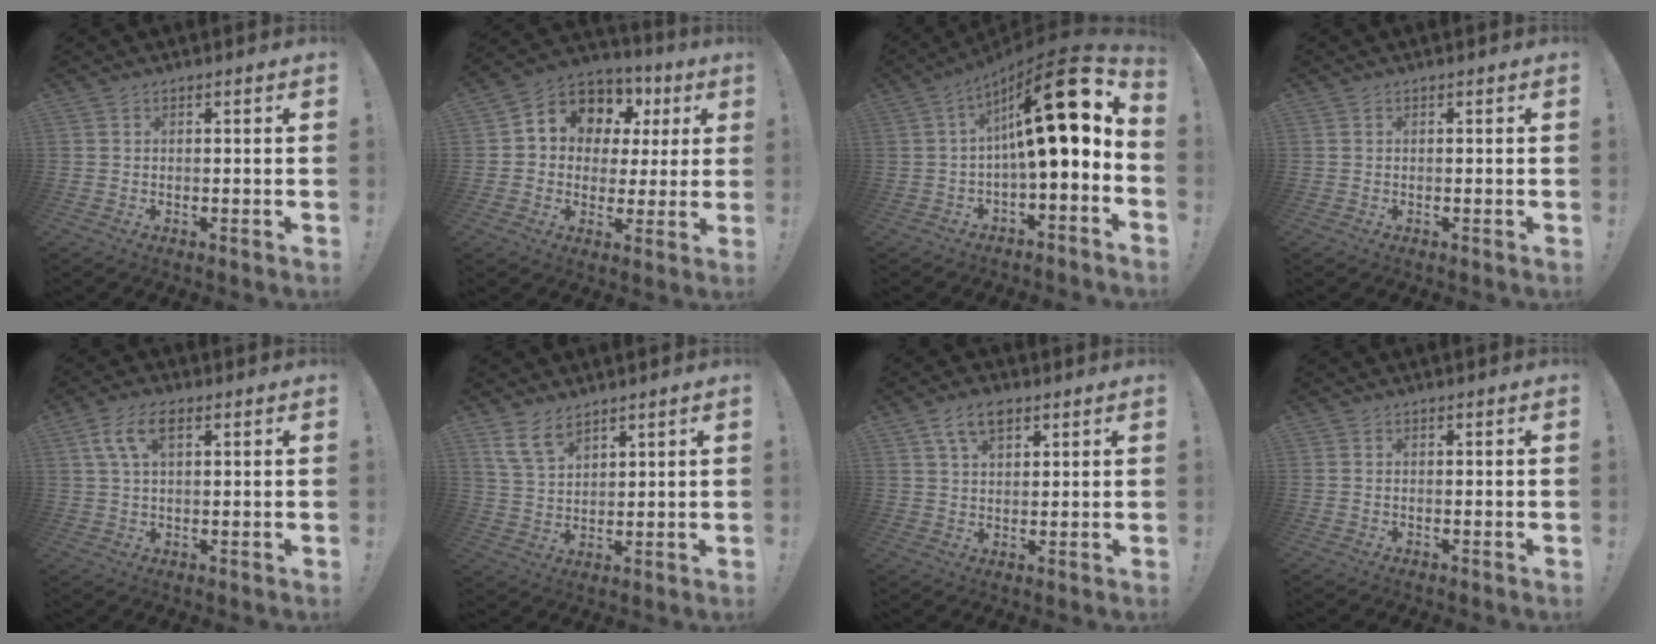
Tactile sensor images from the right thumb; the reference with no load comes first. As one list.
[{"total": 9.5, "force": [3.8, 7.8, 3.9], "torque": [-0.059, -0.032, 0.072]}, {"total": 20.9, "force": [4.9, 4.9, 19.7], "torque": [-0.303, -0.030, 0.076]}, {"total": 0.0}, {"total": 7.6, "force": [2.8, 3.8, 5.9], "torque": [-0.121, 0.009, 0.053]}, {"total": 8.3, "force": [5.9, 4.1, 4.0], "torque": [-0.080, -0.026, 0.119]}, {"total": 7.6, "force": [4.1, 4.4, 4.6], "torque": [-0.081, -0.005, 0.076]}, {"total": 0.0}]